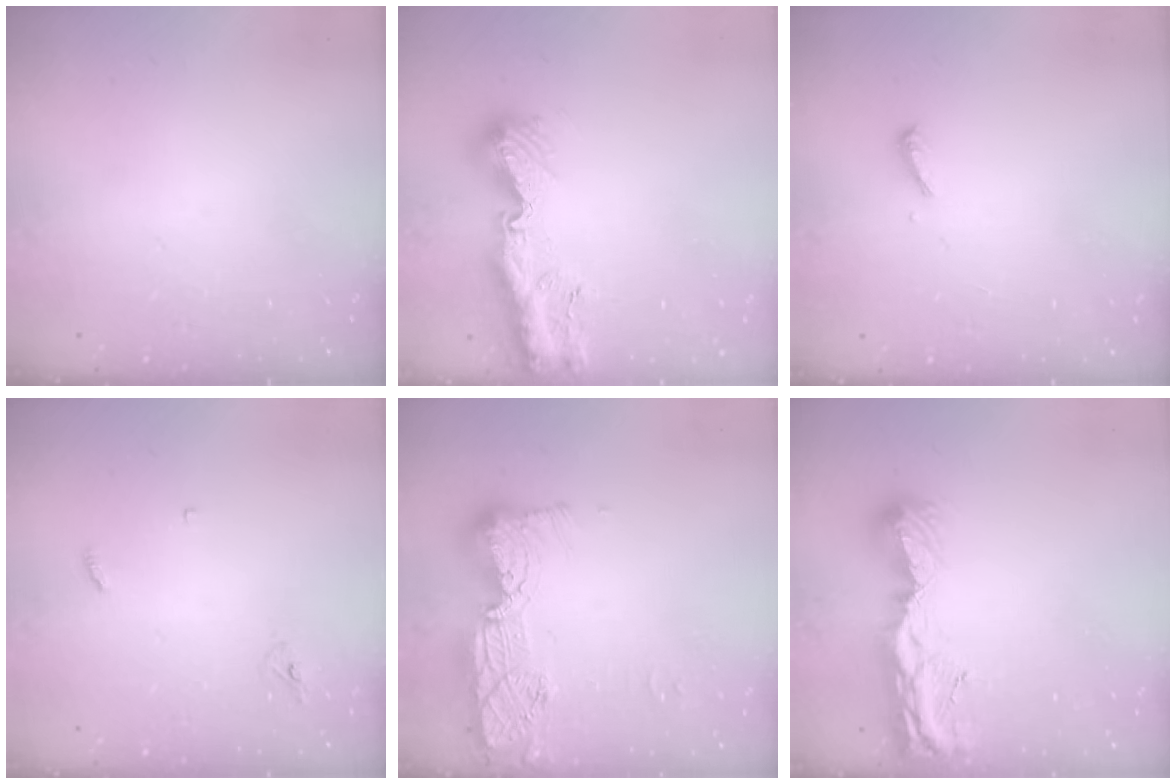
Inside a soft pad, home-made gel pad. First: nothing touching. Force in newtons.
{"total": 12.2, "press": 12.1, "slide": 0.8}
{"total": 7.1, "press": 7.0, "slide": 0.8}
{"total": 2.9, "press": 2.9, "slide": 0.2}
{"total": 15.1, "press": 15.0, "slide": 1.0}
{"total": 12.3, "press": 12.3, "slide": 1.3}